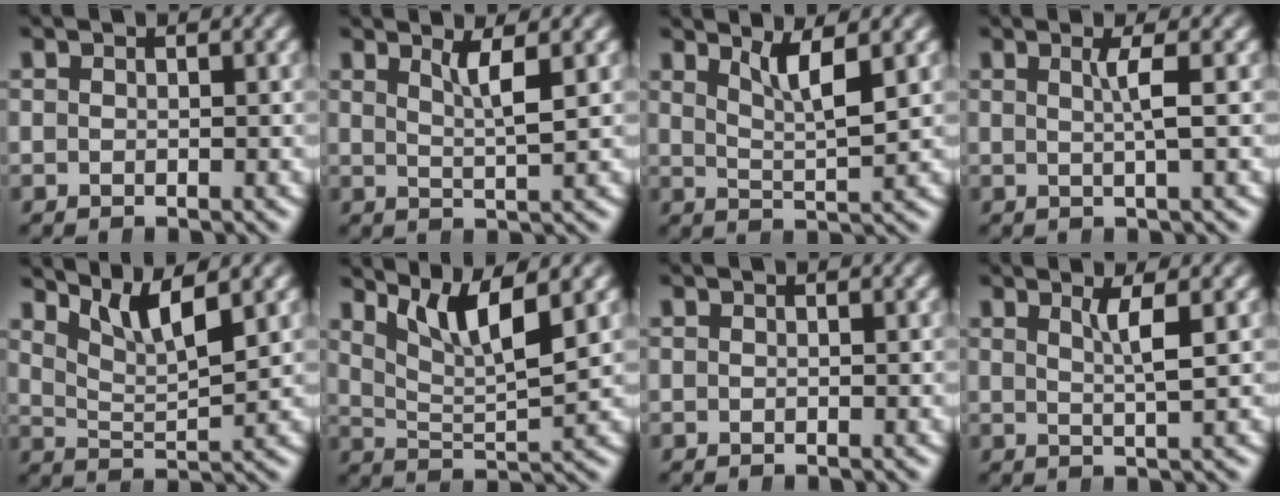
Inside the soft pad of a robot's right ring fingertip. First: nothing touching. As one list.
[{"total": 2.2, "force": [1.4, -0.5, 1.6], "torque": [-0.035, -0.013, 0.028]}, {"total": 3.4, "force": [2.2, 0.4, 2.5], "torque": [-0.054, -0.015, 0.042]}, {"total": 1.6, "force": [0.4, -0.9, 1.4], "torque": [-0.029, -0.004, 0.008]}, {"total": 4.6, "force": [3.1, 1.3, 3.0], "torque": [-0.063, -0.012, 0.059]}, {"total": 5.2, "force": [3.1, 1.5, 3.9], "torque": [-0.076, -0.012, 0.058]}, {"total": 0.0}, {"total": 1.9, "force": [1.0, -0.7, 1.5], "torque": [-0.031, -0.011, 0.022]}]